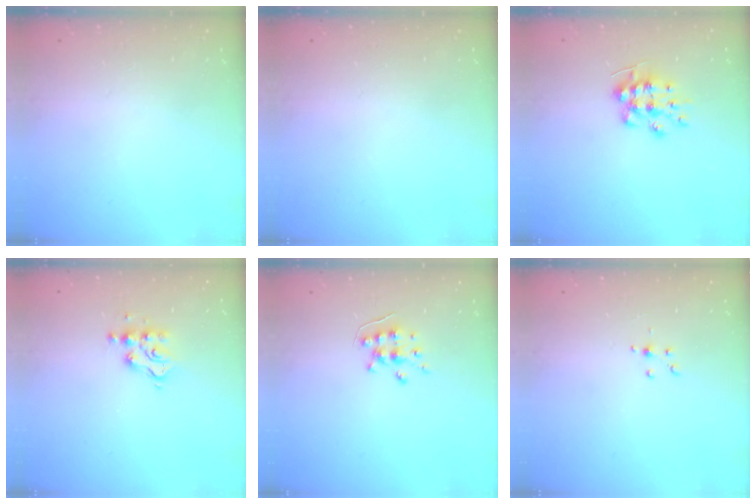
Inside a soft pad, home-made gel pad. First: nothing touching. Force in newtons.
{"total": 0.0}
{"total": 8.5, "press": 8.5, "slide": 0.3}
{"total": 5.5, "press": 5.5, "slide": 0.3}
{"total": 6.1, "press": 6.1, "slide": 0.4}
{"total": 4.0, "press": 3.9, "slide": 0.9}